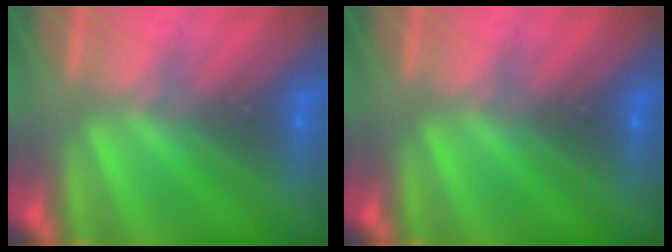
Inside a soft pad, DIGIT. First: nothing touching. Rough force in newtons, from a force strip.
{"total": 0.0}